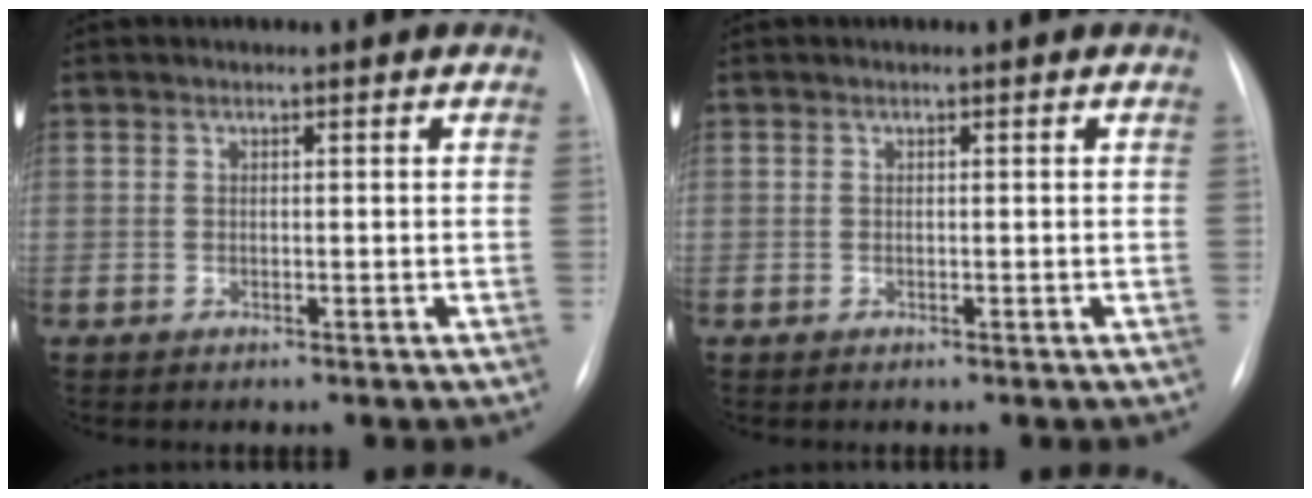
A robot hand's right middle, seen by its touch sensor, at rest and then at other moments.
{"total": 0.0}